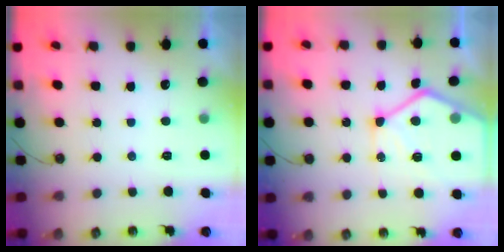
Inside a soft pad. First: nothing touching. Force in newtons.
{"total": 15.7, "press": 15.6, "slide": 1.4}